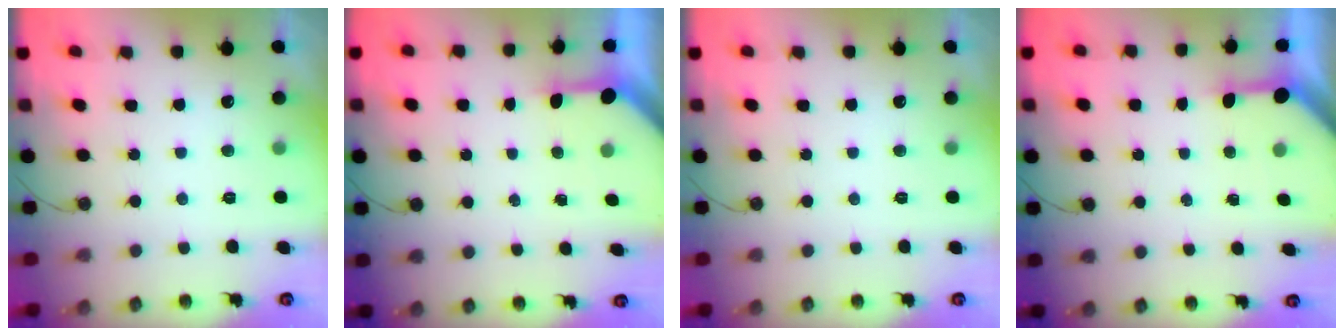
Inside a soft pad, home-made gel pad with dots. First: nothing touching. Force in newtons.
{"total": 3.1, "press": 3.1, "slide": 0.2}
{"total": 0.0}
{"total": 3.3, "press": 3.3, "slide": 0.4}